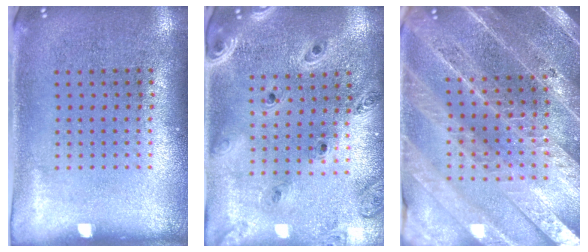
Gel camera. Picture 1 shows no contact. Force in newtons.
{"total": 1.3, "press": 1.3, "slide": 0.2}
{"total": 4.6, "press": 4.1, "slide": 2.2}